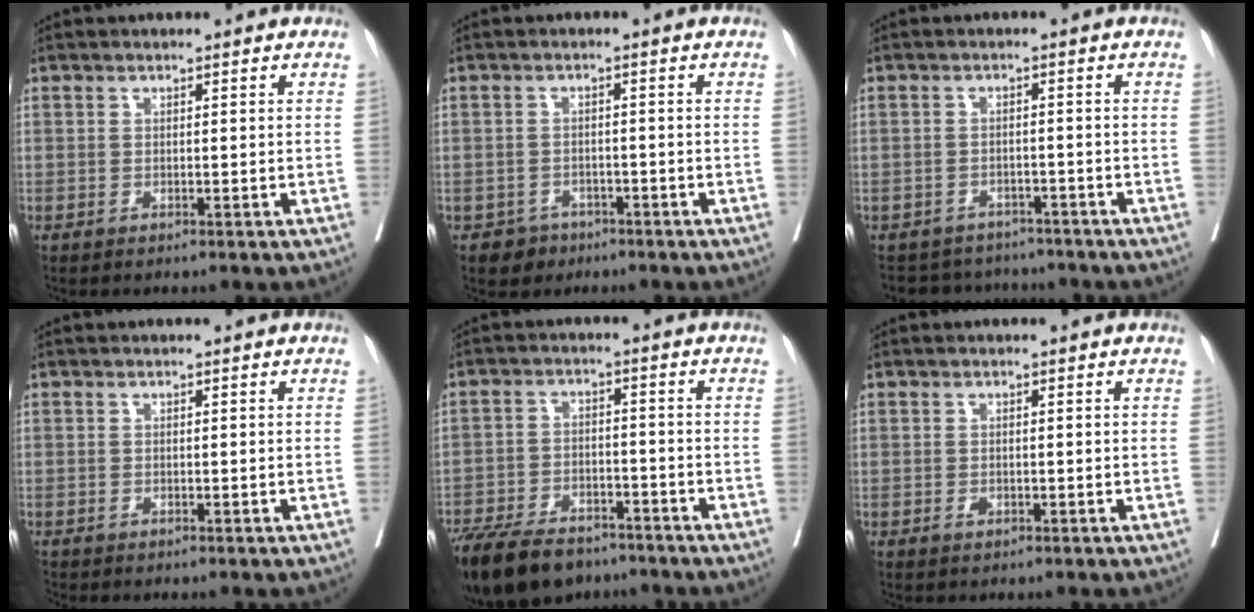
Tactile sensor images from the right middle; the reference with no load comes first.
{"total": 2.9, "force": [-1.8, 2.2, 0.1], "torque": [0.001, 0.012, -0.027]}
{"total": 7.1, "force": [-6.6, 2.6, 0.2], "torque": [0.004, 0.016, -0.085]}
{"total": 0.0}
{"total": 14.5, "force": [-11.3, 6.3, 6.5], "torque": [-0.127, -0.009, -0.180]}
{"total": 0.6, "force": [-0.3, 0.4, 0.4], "torque": [-0.007, 0.001, -0.004]}